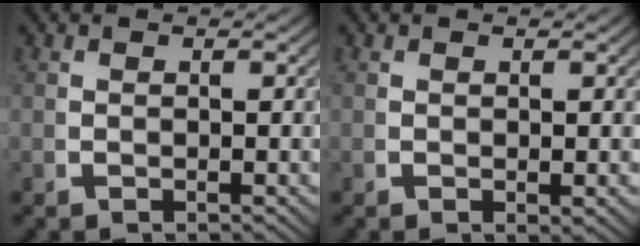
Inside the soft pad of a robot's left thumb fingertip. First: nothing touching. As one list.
[{"total": 0.7, "force": [0.3, 0.2, 0.6], "torque": [-0.008, -0.001, 0.007]}]